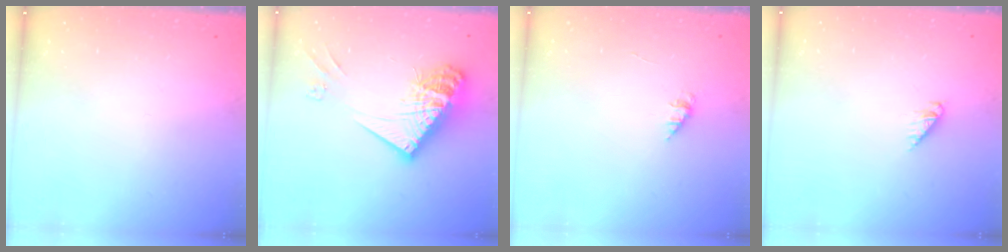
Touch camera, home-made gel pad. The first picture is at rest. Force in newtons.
{"total": 19.1, "press": 19.0, "slide": 2.3}
{"total": 1.7, "press": 1.7, "slide": 0.2}
{"total": 3.0, "press": 3.0, "slide": 0.4}